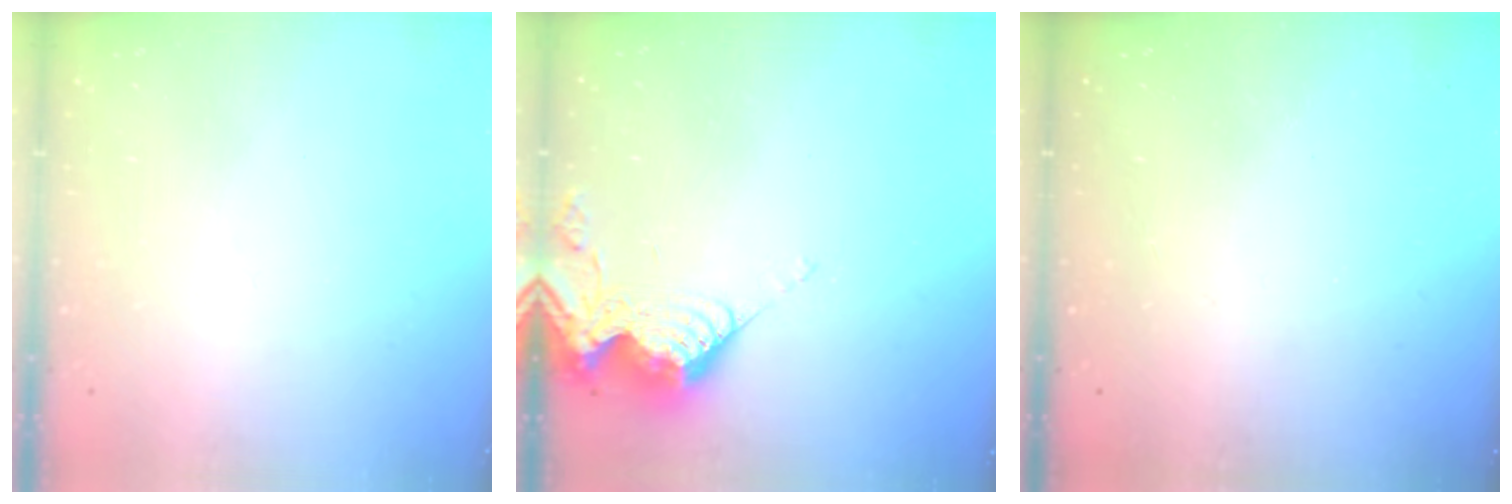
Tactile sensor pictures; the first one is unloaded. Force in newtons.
{"total": 11.1, "press": 11.0, "slide": 1.2}
{"total": 1.4, "press": 1.3, "slide": 0.4}